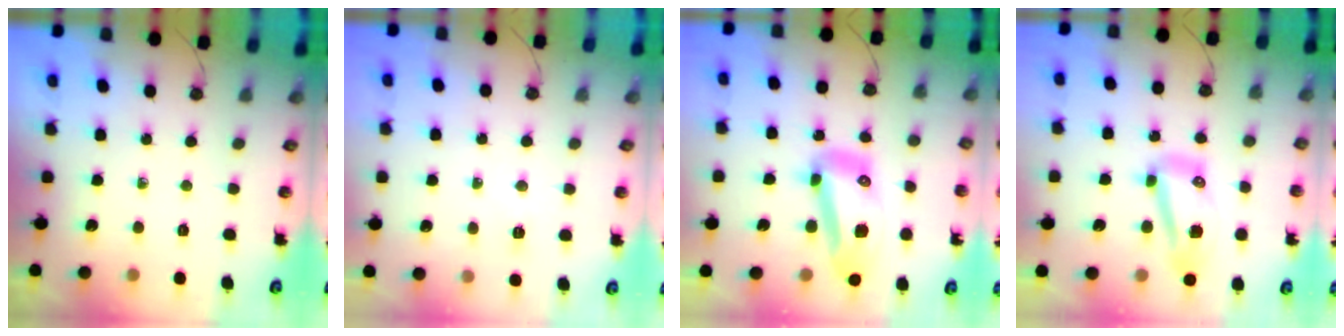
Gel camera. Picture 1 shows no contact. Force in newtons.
{"total": 4.9, "press": 4.8, "slide": 1.0}
{"total": 13.3, "press": 13.2, "slide": 1.5}
{"total": 11.7, "press": 11.0, "slide": 4.1}